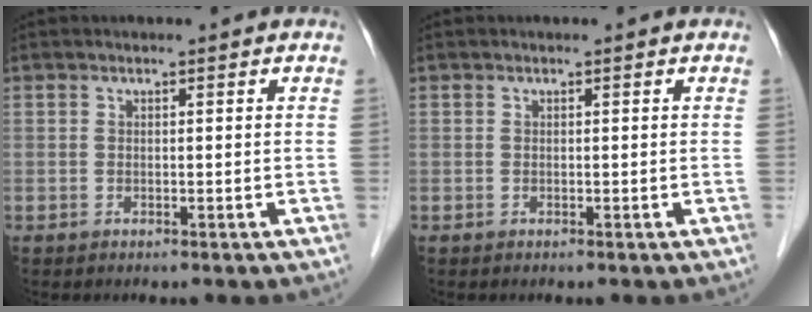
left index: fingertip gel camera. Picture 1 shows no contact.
{"total": 0.0}